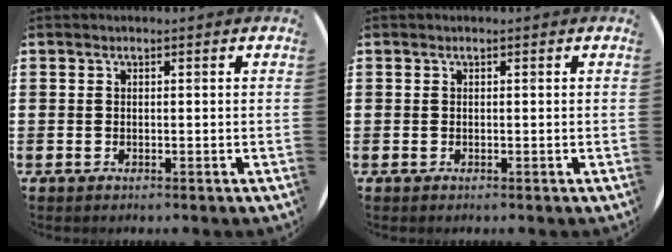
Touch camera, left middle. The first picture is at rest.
{"total": 0.0}